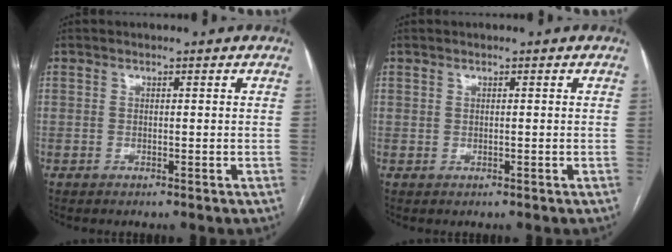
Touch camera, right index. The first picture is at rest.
{"total": 0.0}